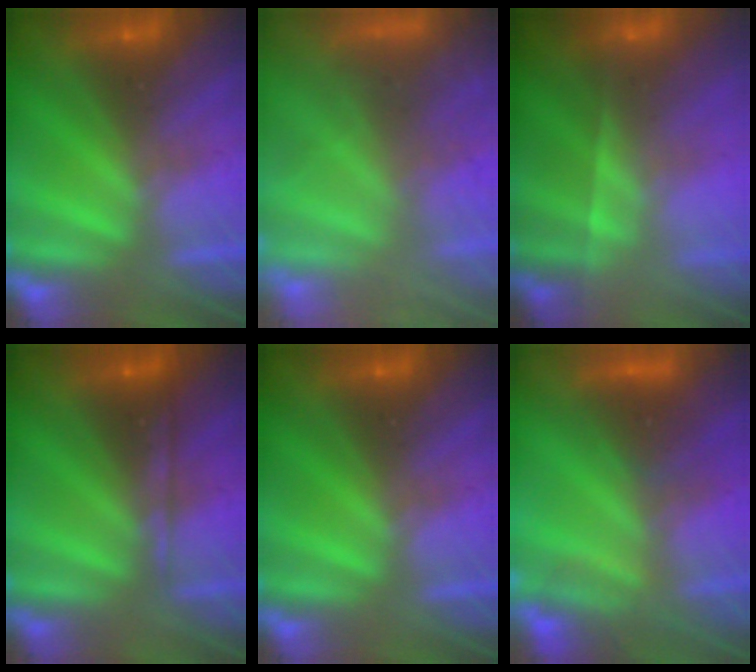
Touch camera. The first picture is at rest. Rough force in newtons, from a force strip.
{"total": 5.6}
{"total": 7.4}
{"total": 2.1}
{"total": 0.0}
{"total": 4.9}